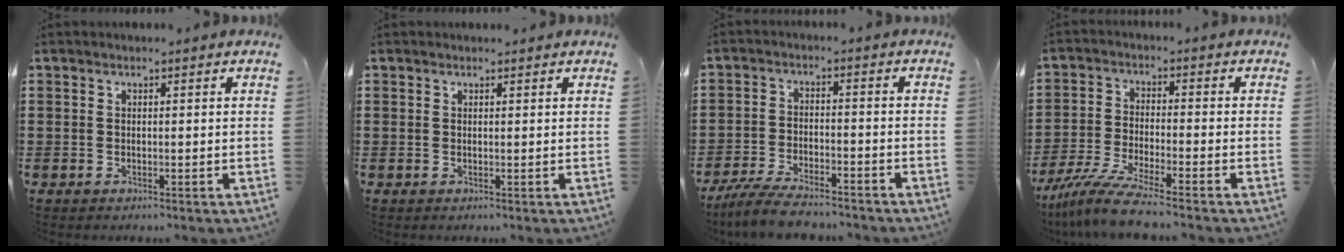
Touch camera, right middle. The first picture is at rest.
{"total": 0.0}
{"total": 6.0, "force": [-5.4, 0.9, 2.4], "torque": [-0.058, -0.004, -0.108]}
{"total": 7.5, "force": [-6.3, 0.1, 4.1], "torque": [-0.094, -0.014, -0.124]}